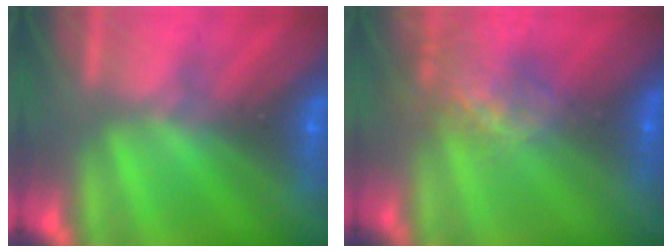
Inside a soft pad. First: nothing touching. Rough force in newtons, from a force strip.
{"total": 7.1}